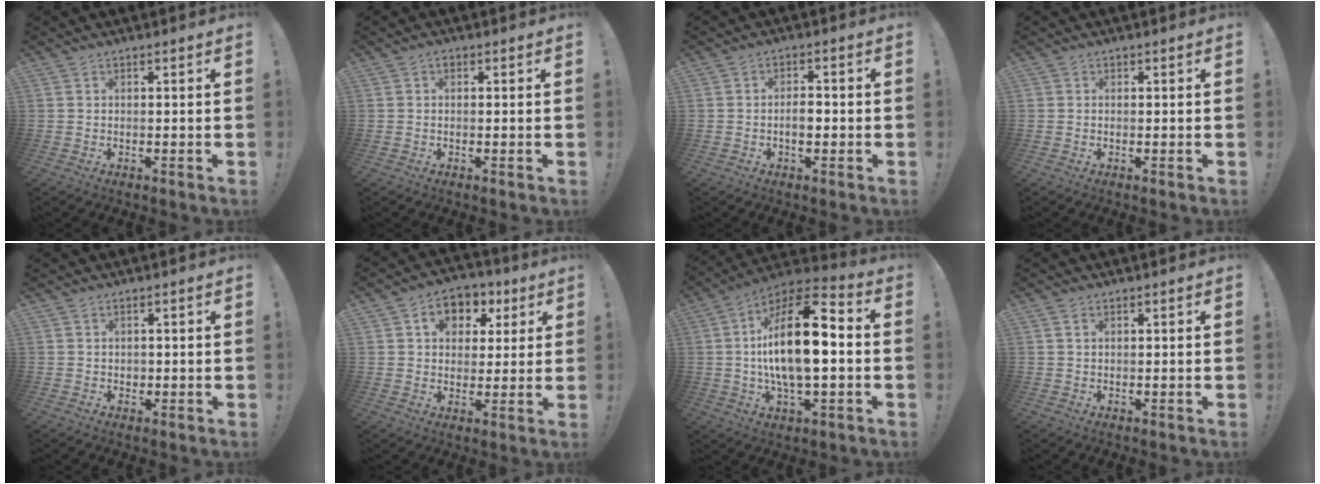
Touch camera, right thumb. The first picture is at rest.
{"total": 0.7, "force": [0.2, 0.5, 0.4], "torque": [-0.001, 0.001, 0.000]}
{"total": 4.0, "force": [-1.3, 2.1, 3.1], "torque": [-0.043, 0.007, -0.025]}
{"total": 0.7, "force": [0.3, 0.6, 0.1], "torque": [0.001, 0.000, 0.006]}
{"total": 1.1, "force": [-0.1, 1.0, 0.1], "torque": [0.000, 0.002, -0.004]}
{"total": 9.0, "force": [3.1, 7.4, 4.1], "torque": [-0.049, -0.009, 0.058]}
{"total": 20.1, "force": [0.2, 7.6, 18.6], "torque": [-0.332, -0.002, -0.005]}
{"total": 0.8, "force": [0.5, 0.5, 0.4], "torque": [-0.003, -0.002, 0.008]}